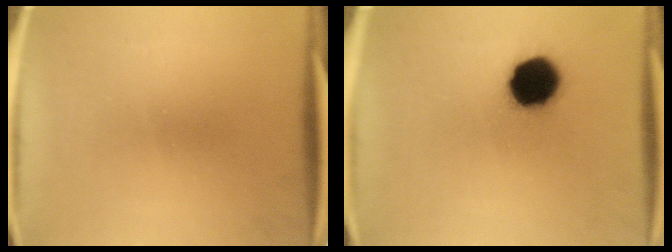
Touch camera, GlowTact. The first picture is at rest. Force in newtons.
{"total": 14.1}